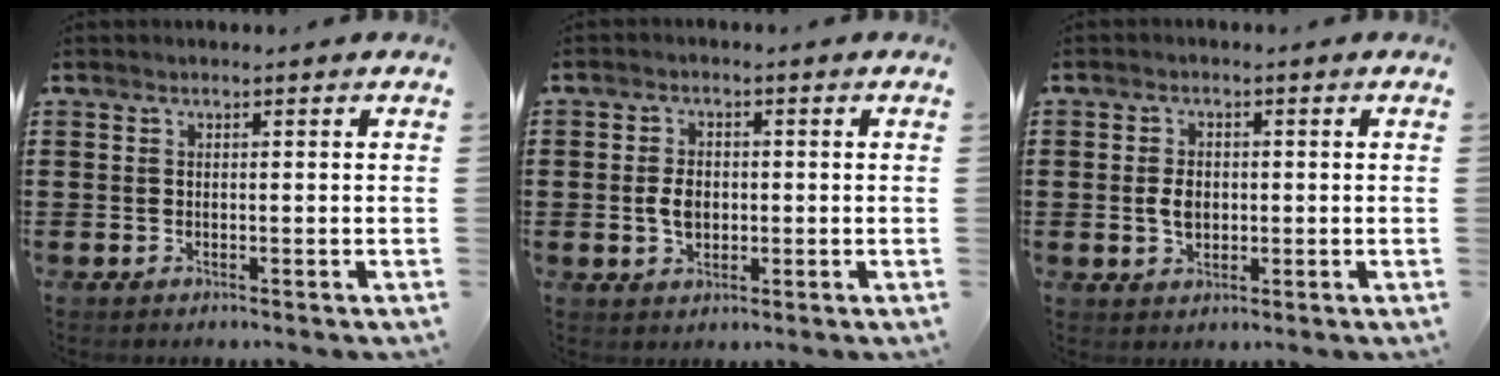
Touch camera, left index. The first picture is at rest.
{"total": 3.8, "force": [-0.2, 2.5, 2.9], "torque": [-0.065, 0.003, -0.006]}
{"total": 3.5, "force": [0.0, 2.2, 2.7], "torque": [-0.053, 0.007, 0.000]}